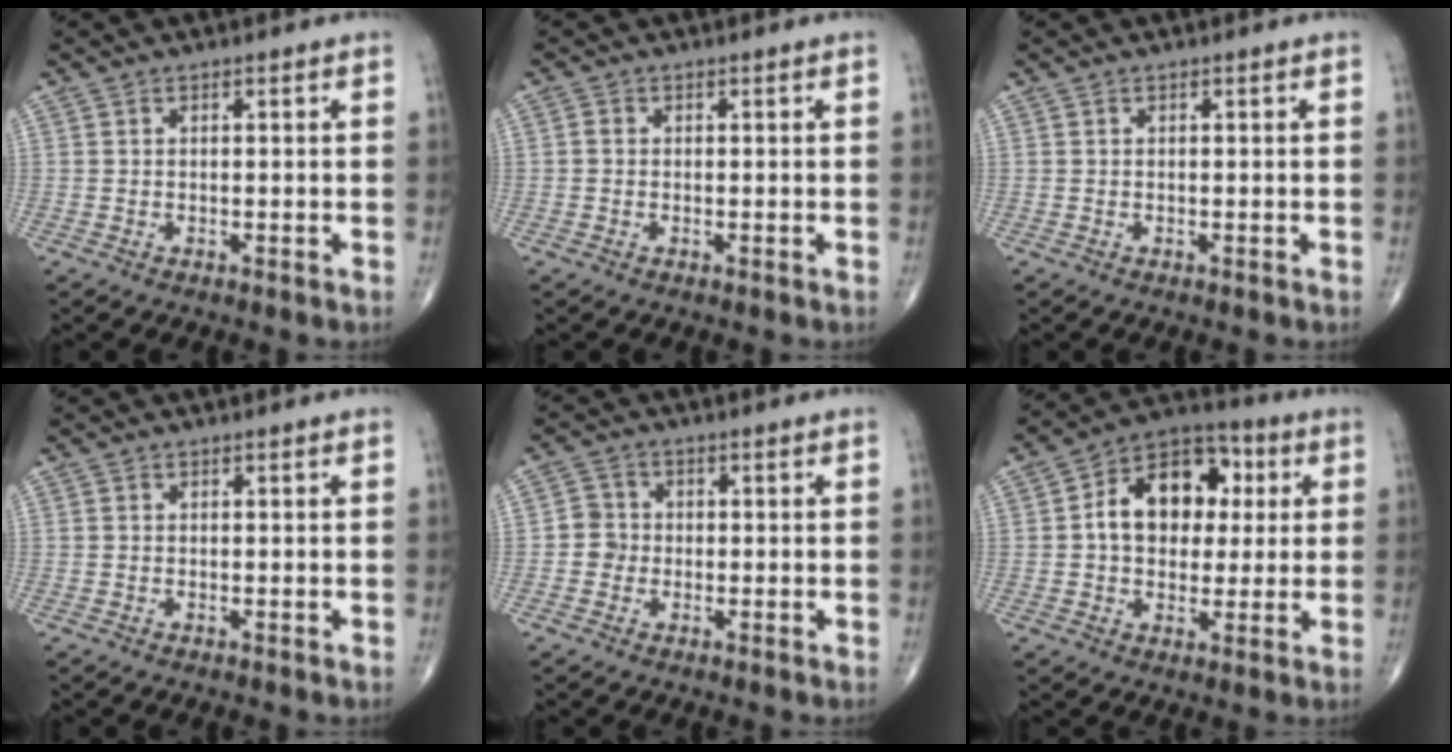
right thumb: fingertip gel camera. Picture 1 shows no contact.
{"total": 0.9, "force": [-0.1, 0.8, 0.5], "torque": [-0.006, 0.001, -0.003]}
{"total": 0.0}
{"total": 0.0}
{"total": 3.4, "force": [-0.6, 3.2, 0.8], "torque": [0.007, 0.009, -0.020]}
{"total": 14.7, "force": [2.7, 10.2, 10.2], "torque": [-0.122, 0.015, 0.035]}